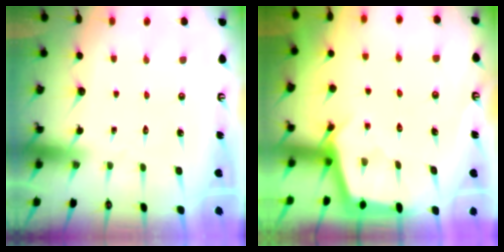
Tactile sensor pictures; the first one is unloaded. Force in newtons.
{"total": 2.9, "press": 2.8, "slide": 0.3}